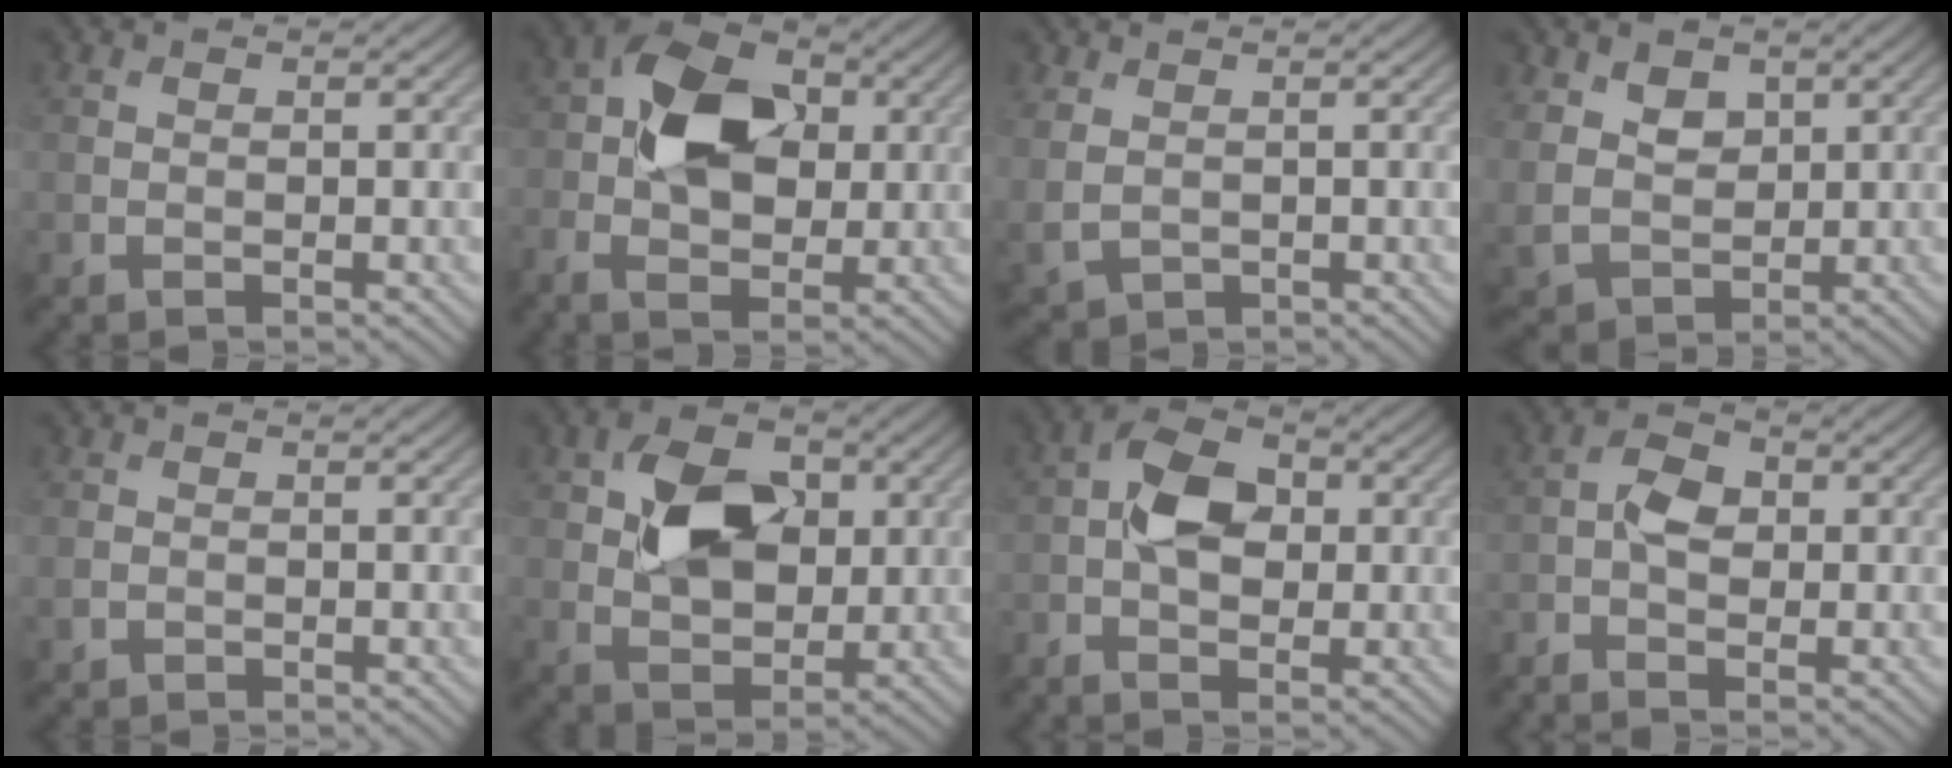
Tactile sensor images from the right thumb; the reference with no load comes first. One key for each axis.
{"total": 11.3, "fx": 0.9, "fy": 7.3, "fz": 8.7, "tx": -0.173, "ty": 0.016, "tz": 0.000}
{"total": 2.8, "fx": 0.7, "fy": 1.9, "fz": 1.9, "tx": -0.062, "ty": -0.006, "tz": 0.018}
{"total": 5.6, "fx": 2.4, "fy": 4.1, "fz": 3.0, "tx": -0.089, "ty": -0.008, "tz": 0.043}
{"total": 1.0, "fx": -0.1, "fy": 0.9, "fz": 0.4, "tx": -0.013, "ty": -0.005, "tz": 0.000}
{"total": 9.2, "fx": 1.9, "fy": 6.1, "fz": 6.6, "tx": -0.123, "ty": 0.005, "tz": 0.031}
{"total": 6.3, "fx": -0.2, "fy": 4.0, "fz": 4.9, "tx": -0.094, "ty": 0.013, "tz": -0.015}
{"total": 3.7, "fx": -0.9, "fy": 2.2, "fz": 2.8, "tx": -0.062, "ty": 0.006, "tz": -0.025}